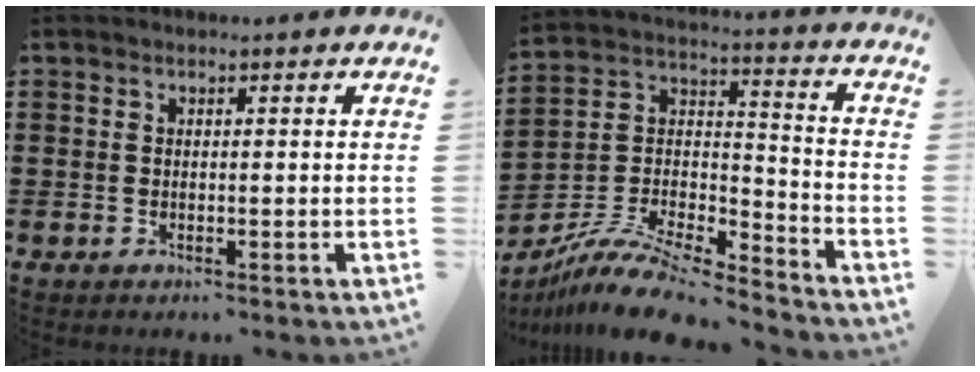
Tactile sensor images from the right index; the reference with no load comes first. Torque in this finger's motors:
{"motor_torque": [-1.14, 0.96, 0.82, 0.15]}